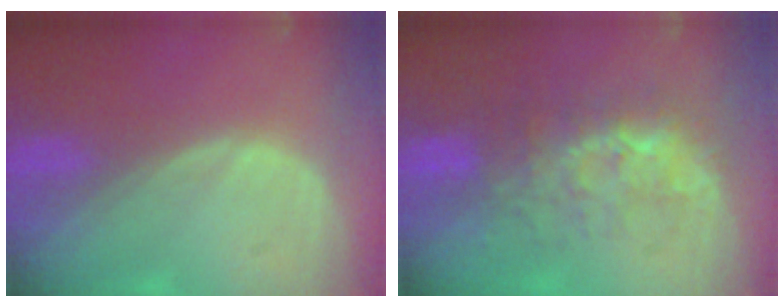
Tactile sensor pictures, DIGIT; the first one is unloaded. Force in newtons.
{"total": 7.6, "press": 7.3, "slide": 2.3}